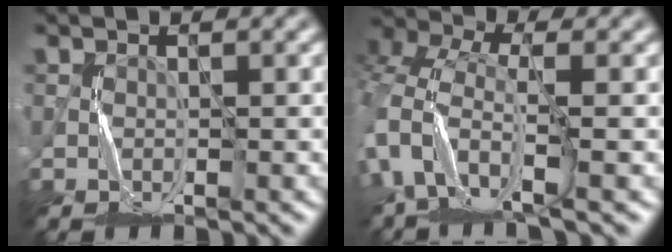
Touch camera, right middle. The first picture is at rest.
{"total": 7.4, "force": [-2.2, 4.3, 5.6], "torque": [-0.130, -0.015, -0.049]}